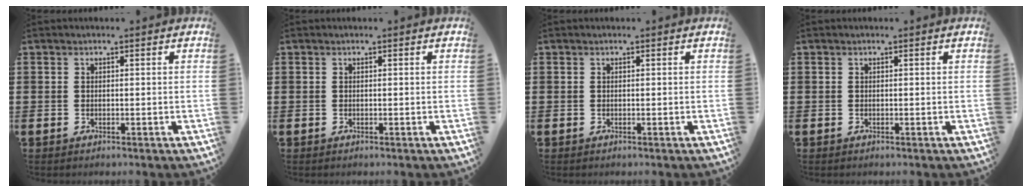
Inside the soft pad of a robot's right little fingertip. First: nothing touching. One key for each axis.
{"total": 0.0}
{"total": 0.0}
{"total": 0.0}